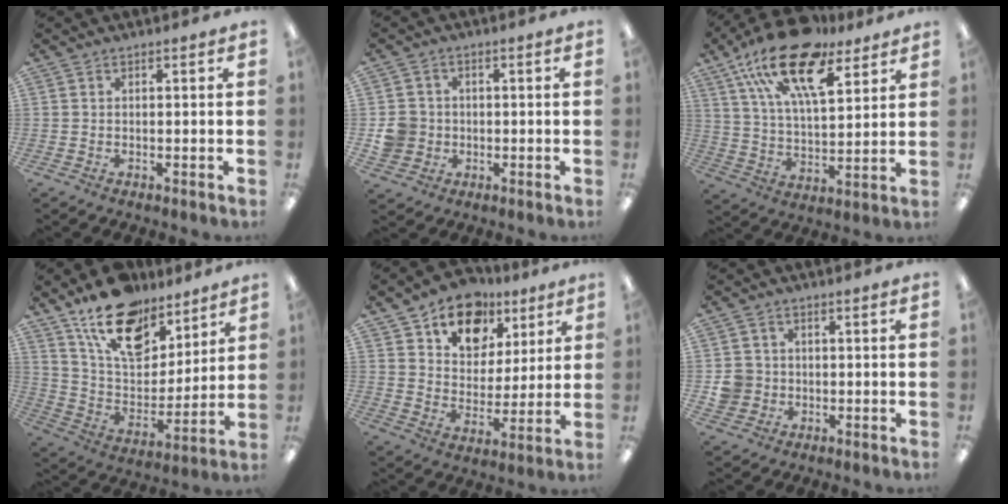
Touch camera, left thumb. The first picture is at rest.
{"total": 6.2, "force": [-0.6, 5.9, 1.8], "torque": [-0.046, 0.015, -0.009]}
{"total": 20.7, "force": [13.4, 8.4, 13.3], "torque": [-0.248, -0.067, 0.234]}
{"total": 18.3, "force": [13.4, 9.2, 8.3], "torque": [-0.156, -0.078, 0.242]}
{"total": 13.8, "force": [8.8, 9.4, 4.8], "torque": [-0.071, -0.050, 0.164]}
{"total": 5.5, "force": [-0.5, 5.3, 1.4], "torque": [-0.032, 0.013, -0.007]}